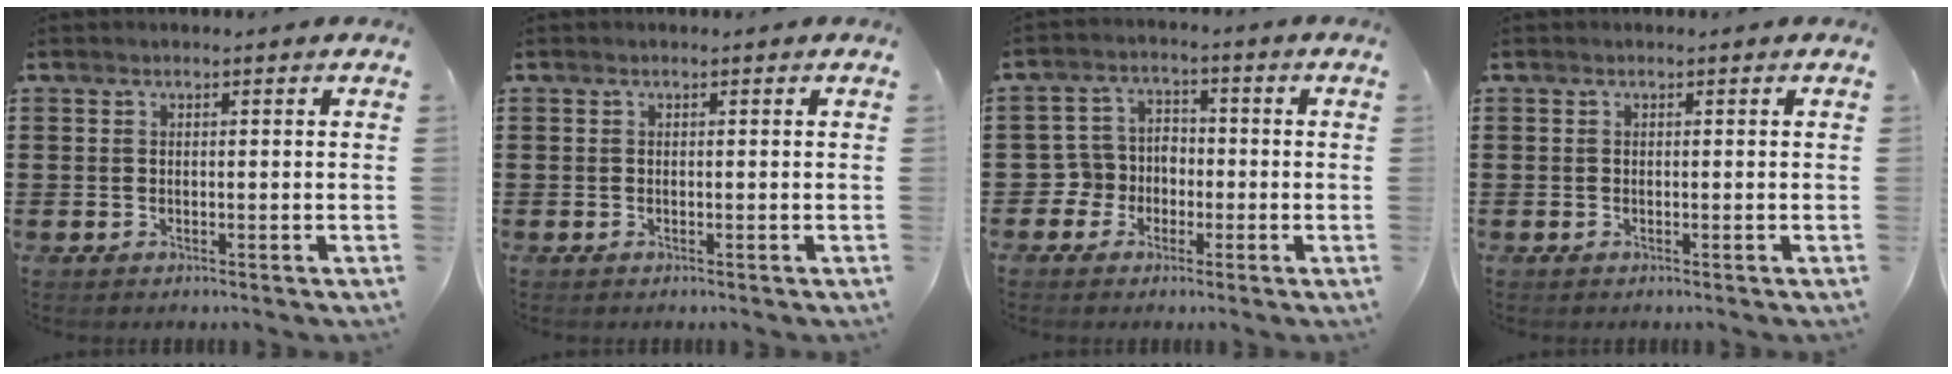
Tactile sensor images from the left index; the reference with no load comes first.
{"total": 0.0}
{"total": 4.8, "force": [-2.1, 4.2, 1.1], "torque": [-0.051, 0.008, -0.049]}
{"total": 0.0}